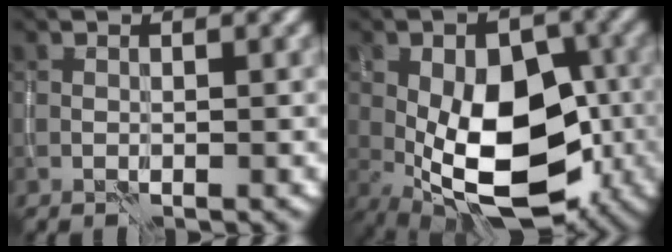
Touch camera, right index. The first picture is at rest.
{"total": 12.9, "force": [-2.8, 7.4, 10.2], "torque": [-0.174, -0.013, -0.045]}